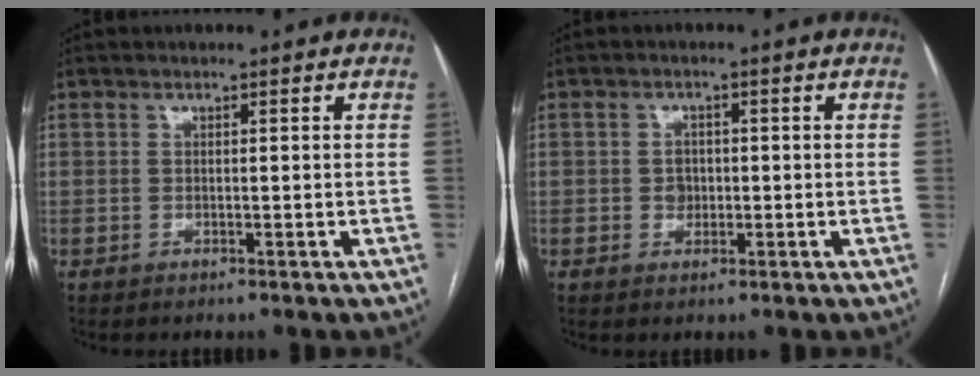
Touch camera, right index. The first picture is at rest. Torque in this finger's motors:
{"motor_torque": [0.60, 0.30, 0.10, 0.01]}